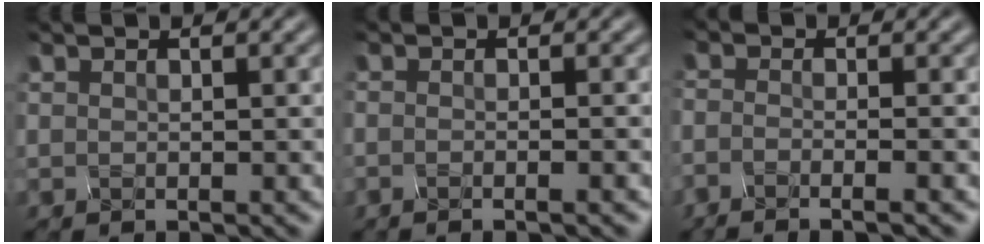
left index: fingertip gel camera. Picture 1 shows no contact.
{"total": 1.3, "force": [-0.8, 0.6, 0.9], "torque": [-0.005, 0.002, -0.031]}
{"total": 2.3, "force": [-1.7, 0.9, 1.3], "torque": [0.008, -0.001, -0.052]}